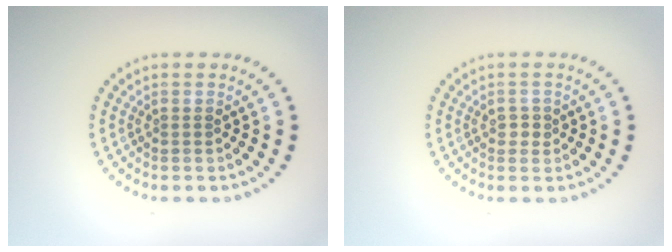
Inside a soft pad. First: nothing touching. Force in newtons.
{"total": 1.1, "press": 1.1, "slide": 0.4}